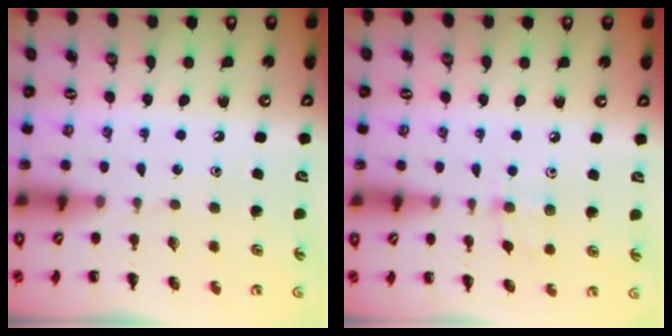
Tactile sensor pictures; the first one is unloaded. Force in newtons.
{"total": 5.1, "press": 4.8, "slide": 1.5}